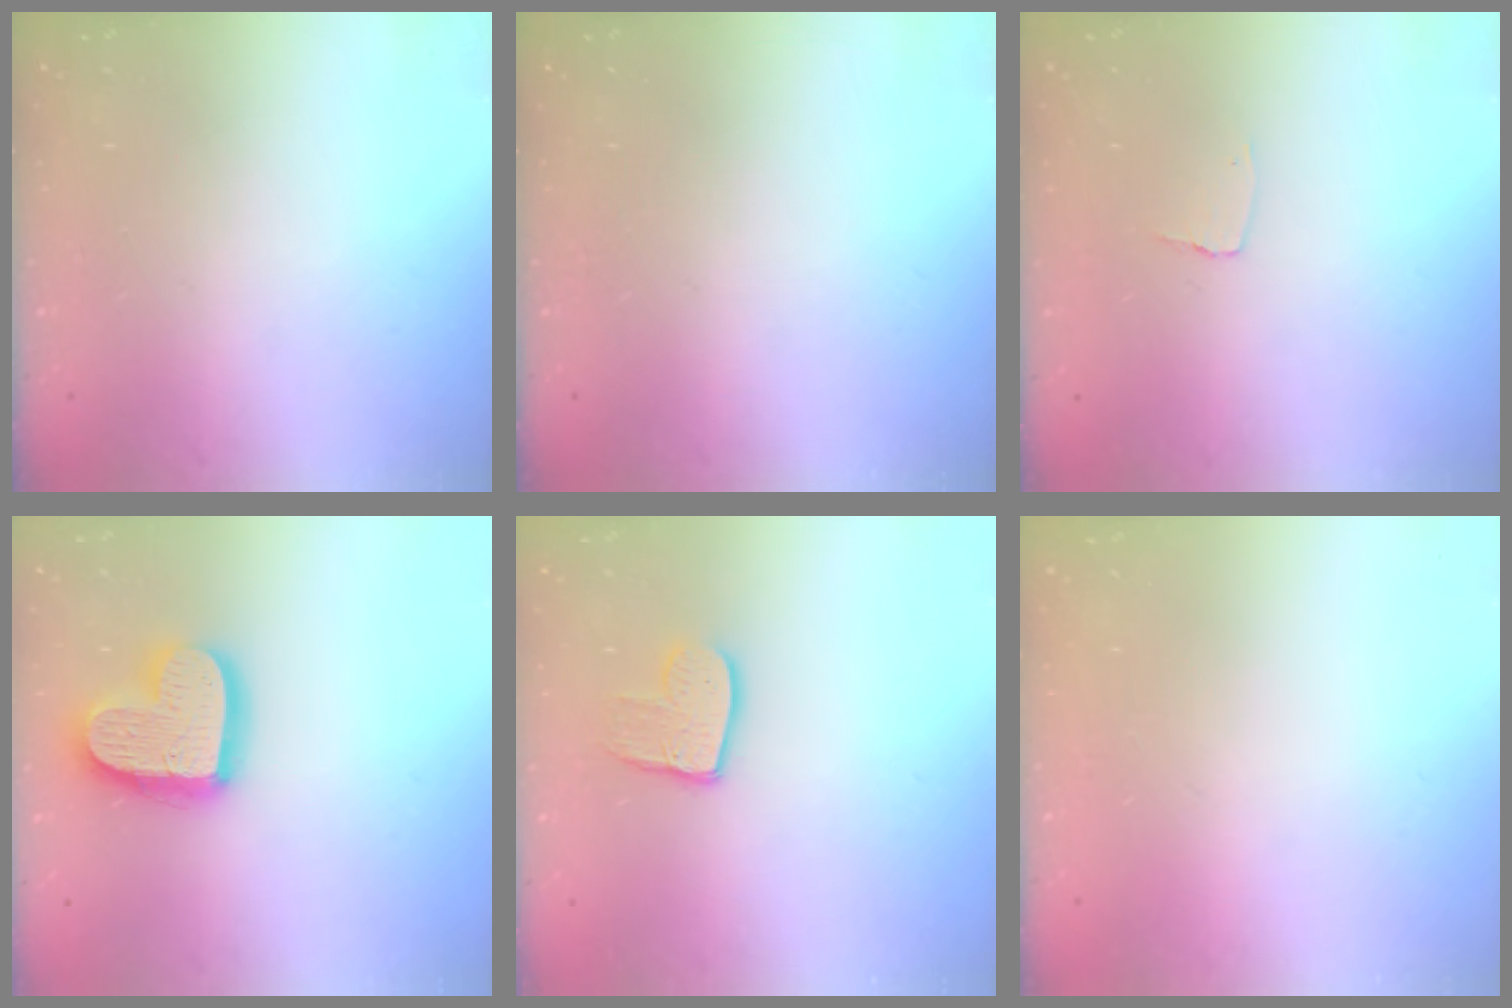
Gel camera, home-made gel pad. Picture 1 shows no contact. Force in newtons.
{"total": 0.0}
{"total": 2.6, "press": 2.6, "slide": 0.2}
{"total": 16.4, "press": 16.4, "slide": 1.0}
{"total": 10.0, "press": 9.9, "slide": 0.7}
{"total": 0.0}